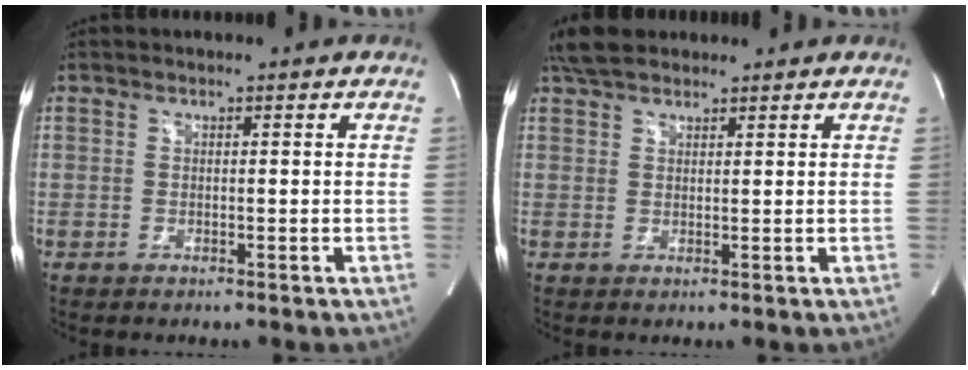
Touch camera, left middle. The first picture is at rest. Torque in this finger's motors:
{"motor_torque": [0.50, -0.41, -0.04, 0.01]}